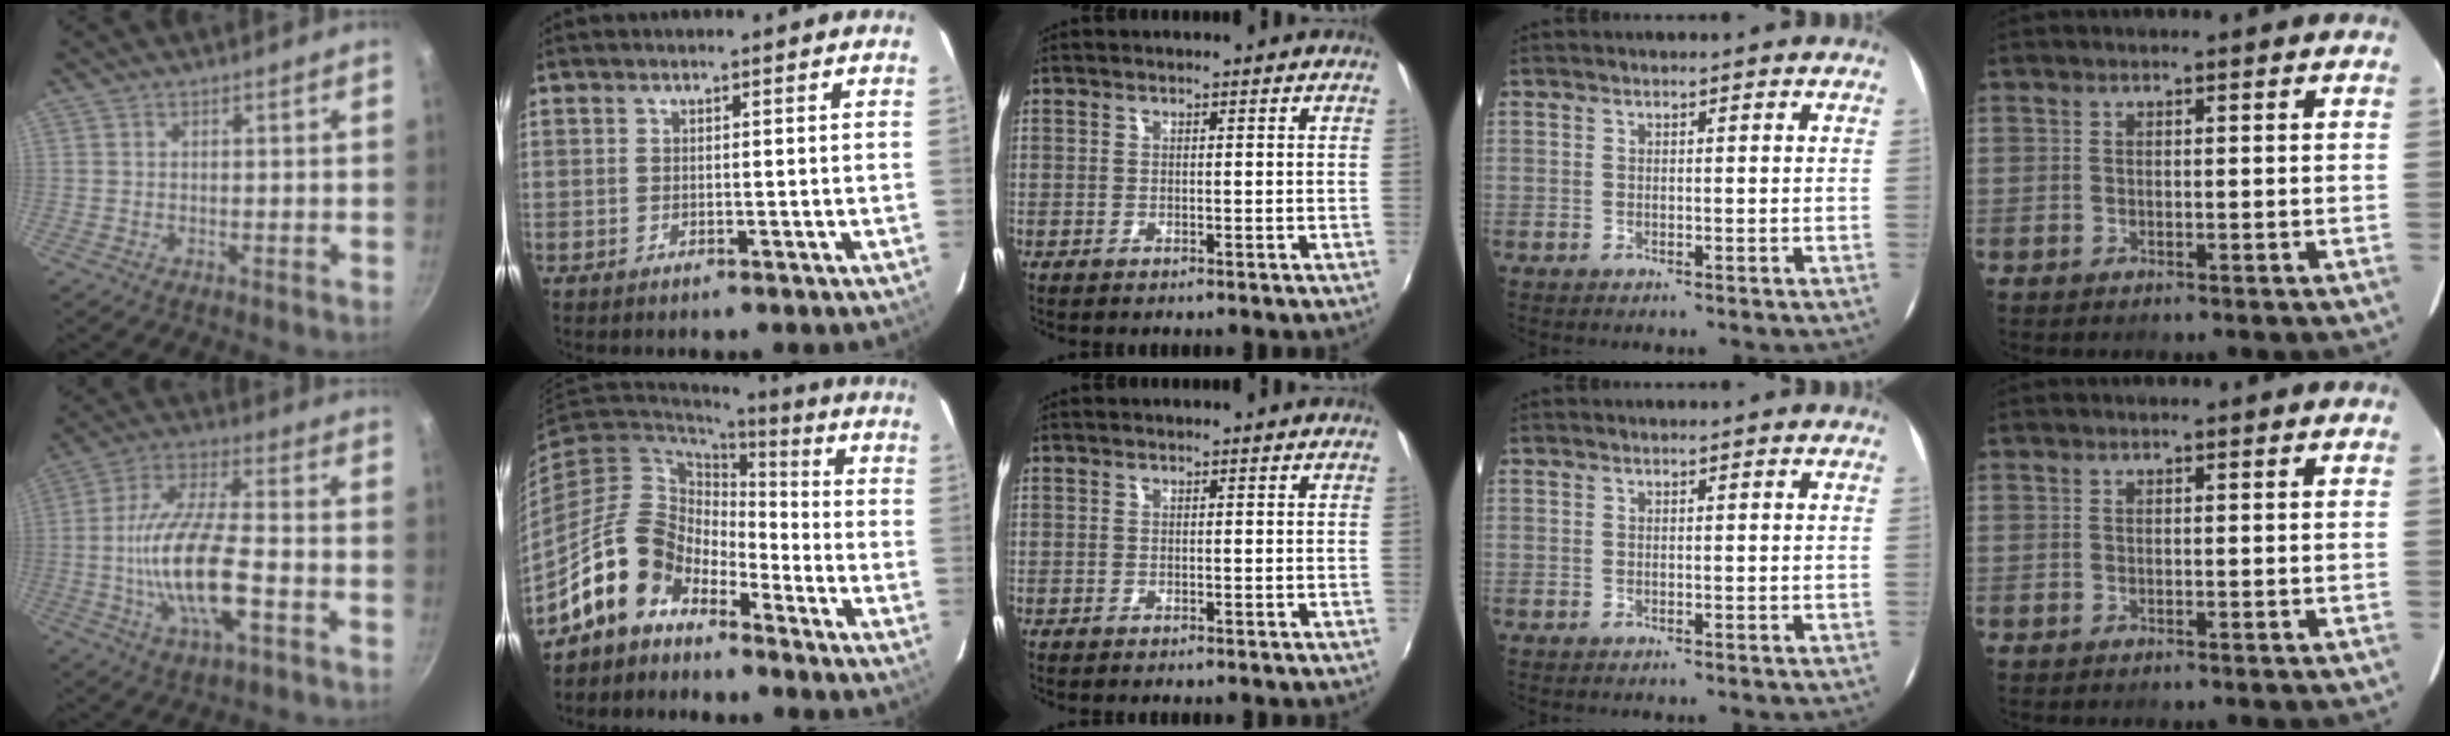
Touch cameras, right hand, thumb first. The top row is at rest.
{"thumb": {"total": 17.0, "force": [-4.5, 5.8, 15.4], "torque": [-0.292, 0.024, -0.092]}, "index": {"total": 12.2, "force": [-9.1, 7.0, 4.1], "torque": [-0.086, 0.028, -0.171]}}